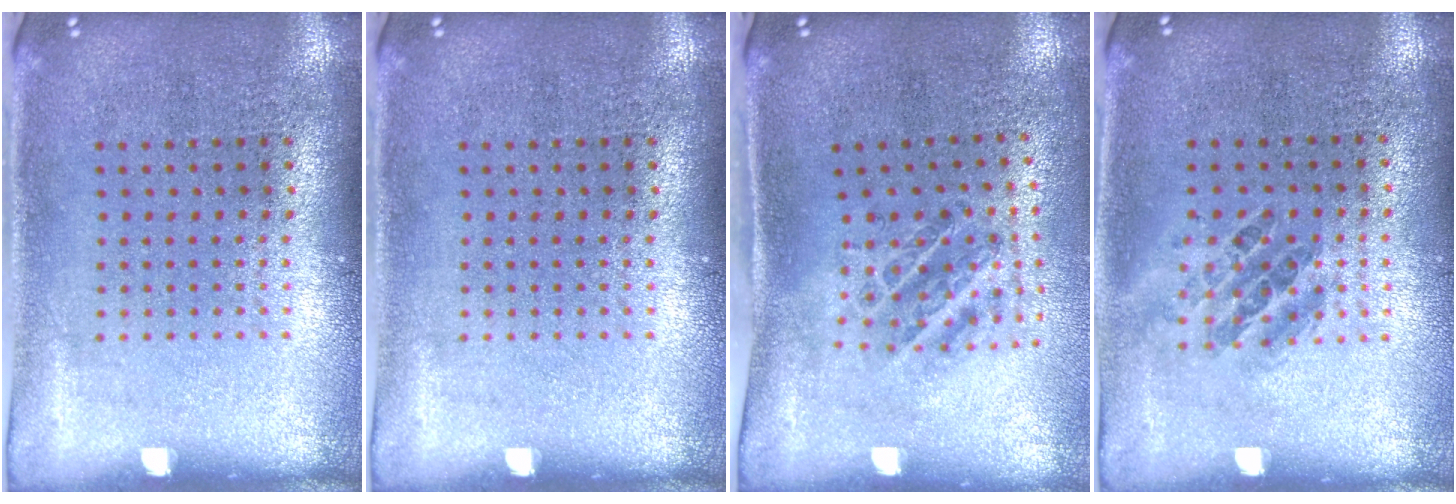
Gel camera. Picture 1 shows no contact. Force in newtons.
{"total": 0.0}
{"total": 1.1, "press": 1.0, "slide": 0.3}
{"total": 0.8, "press": 0.7, "slide": 0.4}